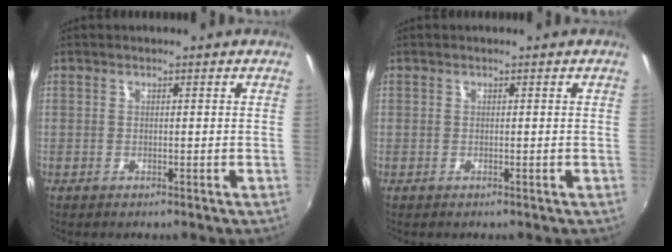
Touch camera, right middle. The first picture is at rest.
{"total": 0.0}